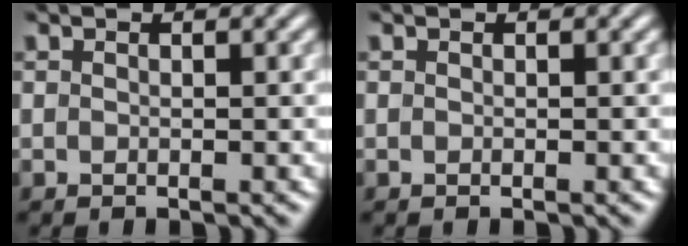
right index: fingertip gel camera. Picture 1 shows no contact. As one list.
[{"total": 0.0}]